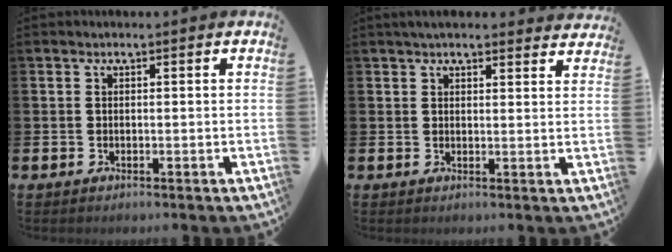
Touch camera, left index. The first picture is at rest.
{"total": 3.4, "force": [3.2, 0.7, 0.8], "torque": [-0.018, -0.009, 0.059]}